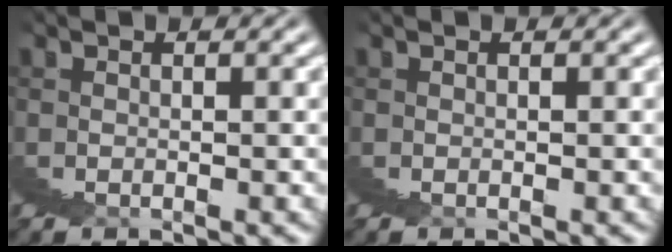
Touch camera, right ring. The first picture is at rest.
{"total": 0.0}